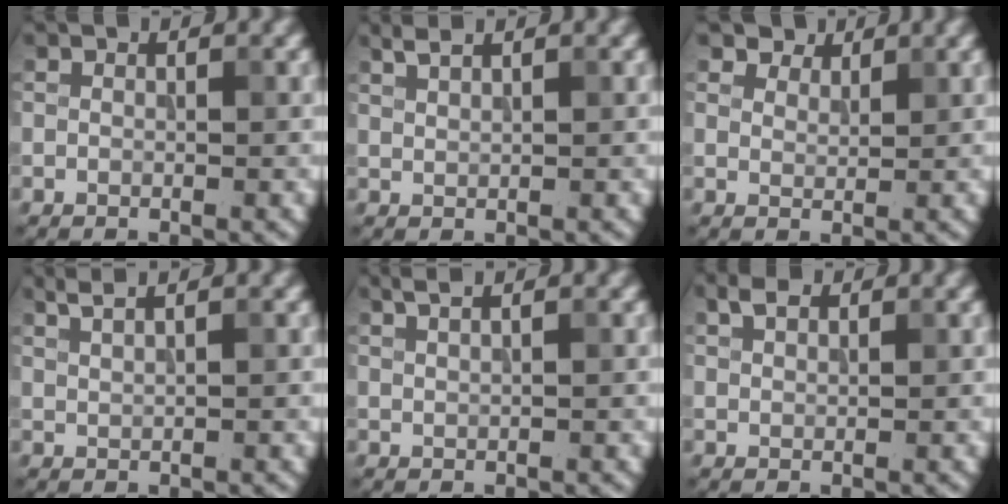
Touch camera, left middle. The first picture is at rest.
{"total": 1.4, "force": [1.2, 0.3, 0.7], "torque": [-0.015, 0.003, 0.024]}
{"total": 3.7, "force": [3.1, 1.8, 1.0], "torque": [-0.035, -0.011, 0.055]}
{"total": 2.9, "force": [2.1, 0.9, 1.7], "torque": [-0.014, 0.012, 0.019]}
{"total": 2.4, "force": [1.7, 0.8, 1.5], "torque": [-0.012, 0.005, 0.010]}
{"total": 1.8, "force": [1.3, 0.9, 0.9], "torque": [-0.020, 0.006, 0.026]}